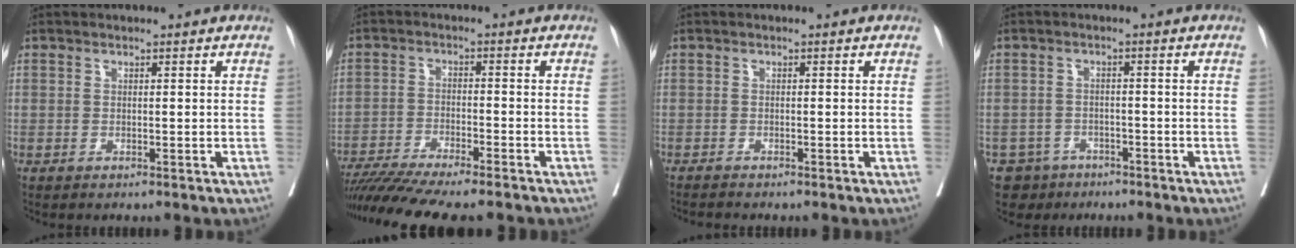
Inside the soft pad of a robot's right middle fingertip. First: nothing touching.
{"total": 14.3, "force": [-12.4, 0.5, 7.1], "torque": [-0.108, -0.025, -0.194]}
{"total": 1.3, "force": [-1.2, -0.1, 0.3], "torque": [-0.011, -0.003, -0.021]}
{"total": 4.4, "force": [-3.1, 3.2, -0.3], "torque": [0.010, 0.007, -0.049]}